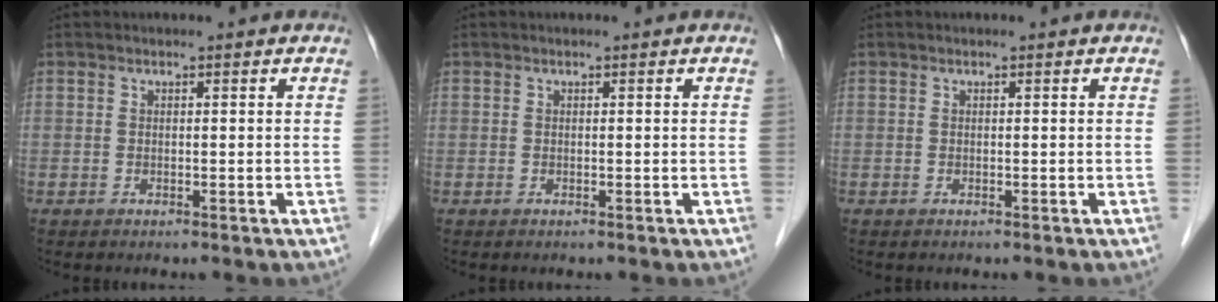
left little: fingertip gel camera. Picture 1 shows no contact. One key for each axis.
{"total": 0.0}
{"total": 0.0}